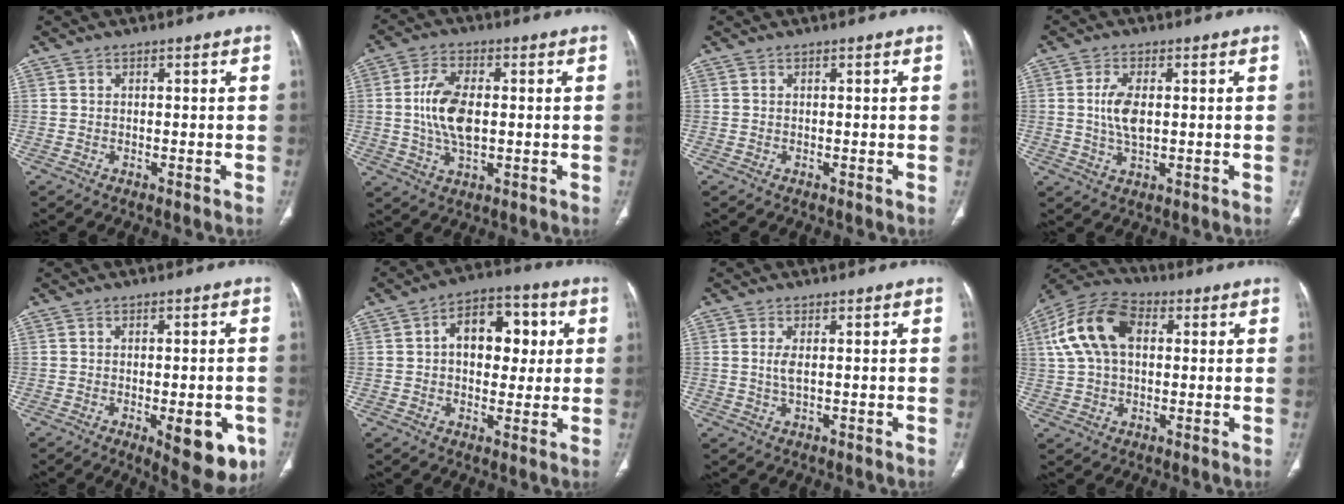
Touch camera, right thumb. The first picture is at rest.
{"total": 10.1, "force": [0.2, 5.4, 8.6], "torque": [-0.171, 0.002, 0.004]}
{"total": 0.0}
{"total": 6.0, "force": [0.4, 3.0, 5.2], "torque": [-0.107, -0.001, 0.009]}
{"total": 10.7, "force": [-3.8, 4.2, 9.1], "torque": [-0.089, -0.002, -0.037]}
{"total": 12.7, "force": [2.2, 8.2, 9.4], "torque": [-0.097, 0.017, 0.026]}
{"total": 2.5, "force": [0.2, 0.9, 2.4], "torque": [-0.059, -0.002, 0.007]}
{"total": 14.7, "force": [3.3, 9.3, 10.9], "torque": [-0.212, 0.027, 0.053]}